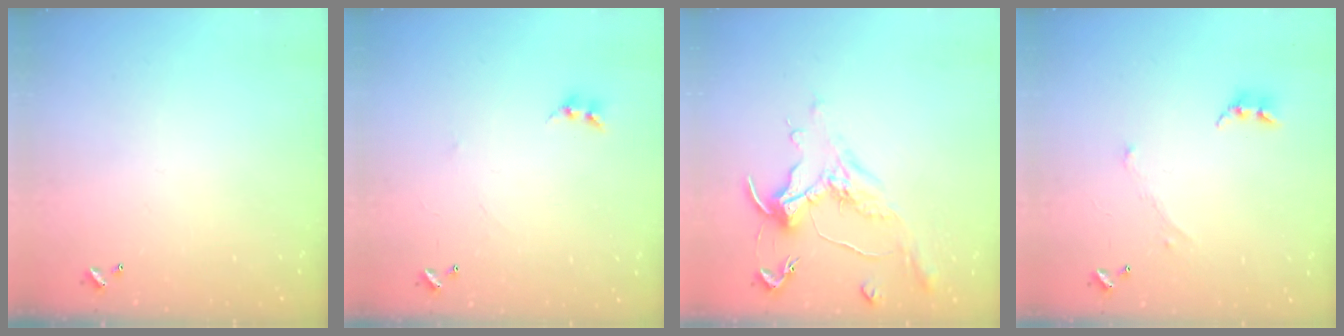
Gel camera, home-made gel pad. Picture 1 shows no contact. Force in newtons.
{"total": 1.7, "press": 1.6, "slide": 0.4}
{"total": 1.1, "press": 1.0, "slide": 0.5}
{"total": 1.0, "press": 0.9, "slide": 0.4}